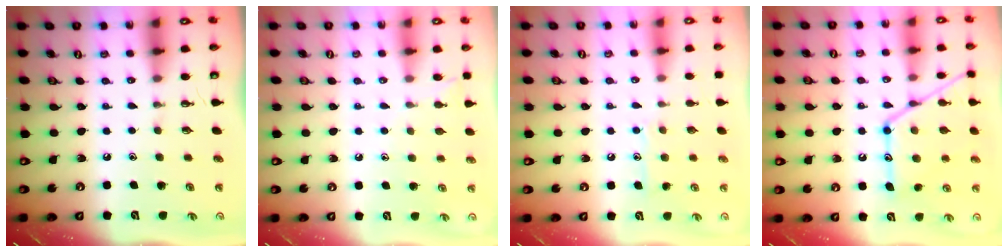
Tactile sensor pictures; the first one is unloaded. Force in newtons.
{"total": 4.5, "press": 4.5, "slide": 0.5}
{"total": 7.6, "press": 7.6, "slide": 0.5}
{"total": 17.9, "press": 17.8, "slide": 1.4}